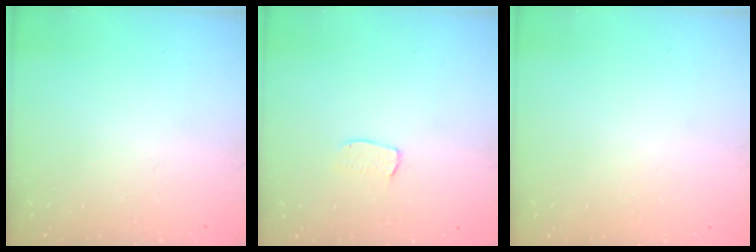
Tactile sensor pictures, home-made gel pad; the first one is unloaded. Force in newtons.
{"total": 3.5, "press": 3.4, "slide": 0.2}
{"total": 0.0}